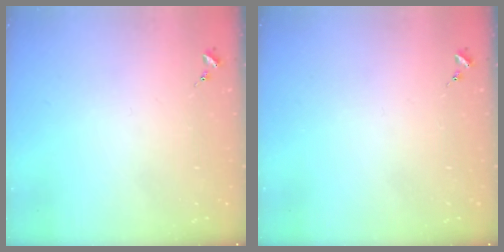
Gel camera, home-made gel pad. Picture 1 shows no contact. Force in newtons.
{"total": 0.0}